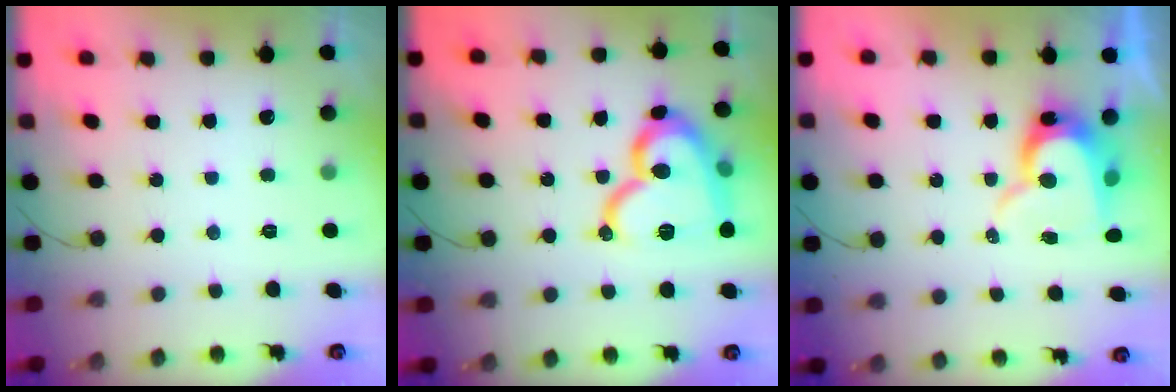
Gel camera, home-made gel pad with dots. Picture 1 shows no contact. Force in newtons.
{"total": 20.0, "press": 19.9, "slide": 1.1}
{"total": 10.1, "press": 10.1, "slide": 1.0}